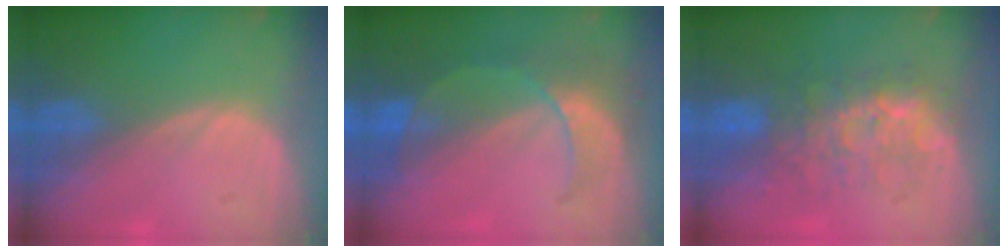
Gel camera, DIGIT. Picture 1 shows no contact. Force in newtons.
{"total": 7.8, "press": 6.9, "slide": 3.7}
{"total": 7.9, "press": 7.7, "slide": 1.4}